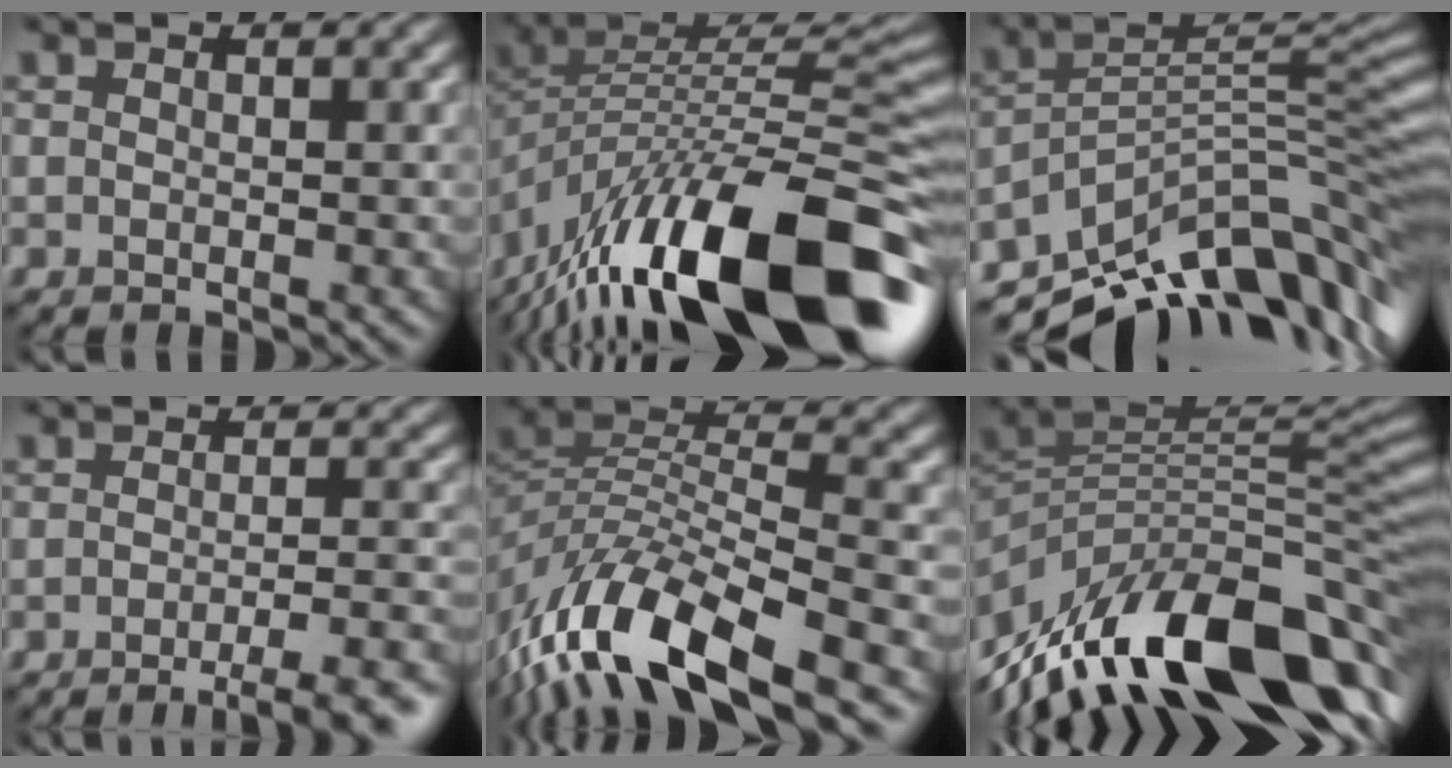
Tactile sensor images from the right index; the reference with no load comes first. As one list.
[{"total": 16.7, "force": [-9.1, 6.4, 12.4], "torque": [-0.221, 0.014, -0.159]}, {"total": 11.8, "force": [-6.8, 4.6, 8.5], "torque": [-0.144, 0.020, -0.111]}, {"total": 5.6, "force": [-3.3, 1.3, 4.4], "torque": [-0.050, 0.006, -0.043]}, {"total": 11.4, "force": [-6.8, 3.8, 8.4], "torque": [-0.156, 0.005, -0.139]}, {"total": 14.4, "force": [-6.7, 5.8, 11.4], "torque": [-0.198, 0.021, -0.119]}]